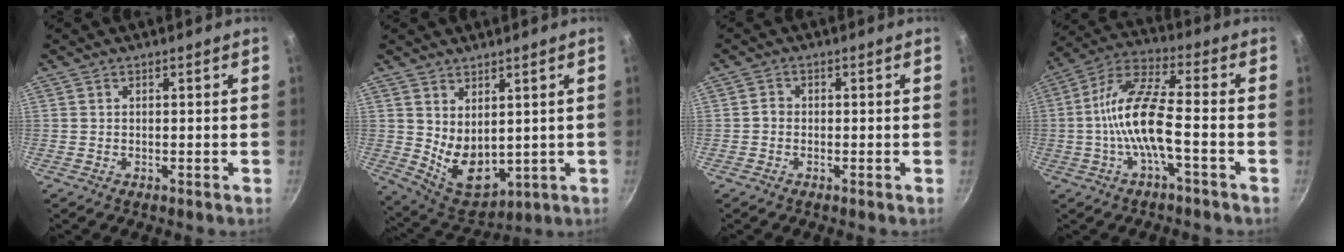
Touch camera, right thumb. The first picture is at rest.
{"total": 9.7, "force": [2.0, 6.1, 7.3], "torque": [-0.097, -0.040, 0.061]}
{"total": 1.4, "force": [-0.5, 1.1, 0.6], "torque": [-0.008, 0.009, -0.013]}
{"total": 12.6, "force": [-2.9, 3.7, 11.7], "torque": [-0.236, 0.038, -0.072]}